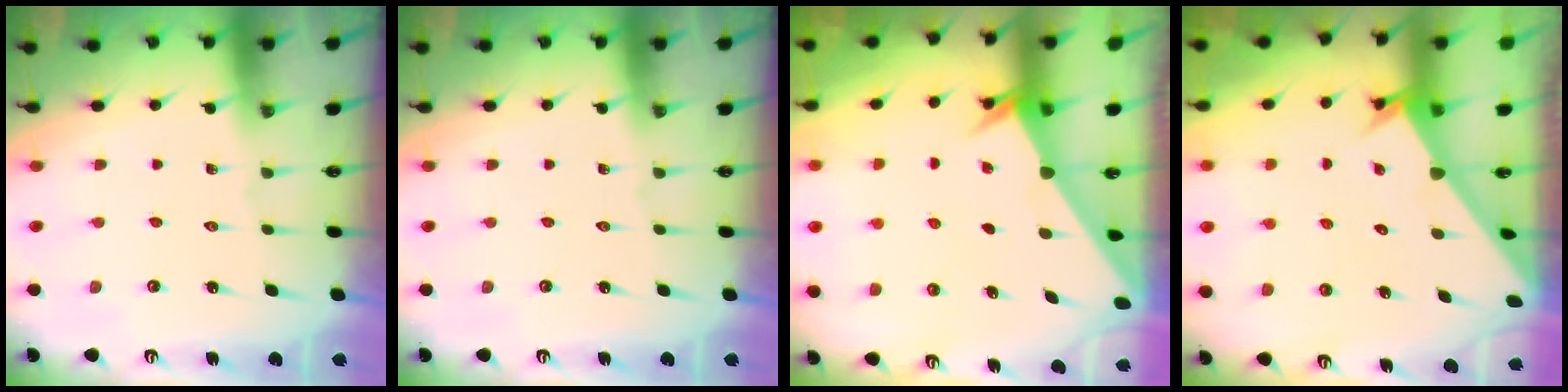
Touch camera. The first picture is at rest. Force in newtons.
{"total": 0.0}
{"total": 2.2, "press": 2.2, "slide": 0.1}
{"total": 2.9, "press": 2.9, "slide": 0.1}